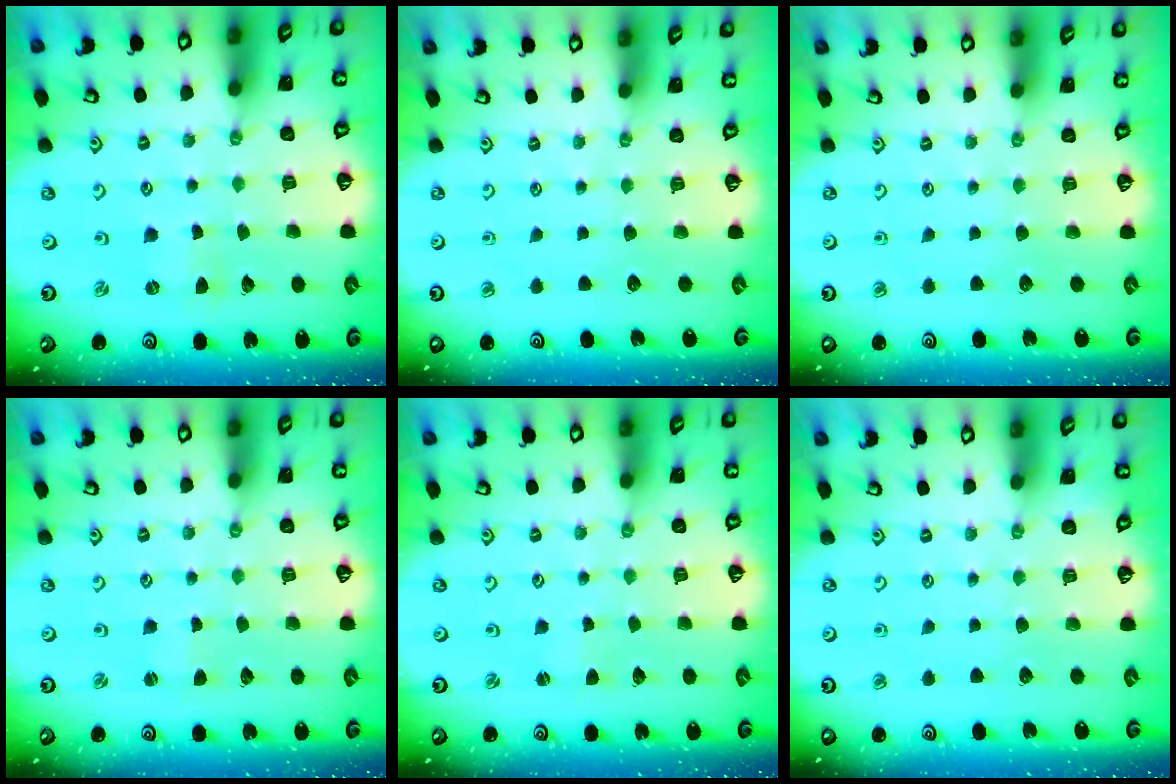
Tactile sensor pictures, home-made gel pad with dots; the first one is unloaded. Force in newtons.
{"total": 0.0}
{"total": 0.0}
{"total": 0.0}
{"total": 0.0}
{"total": 0.0}